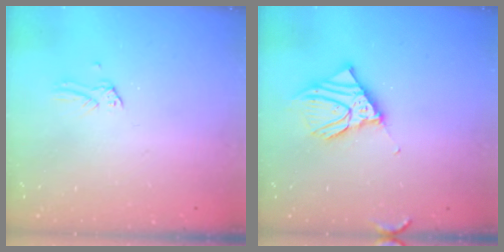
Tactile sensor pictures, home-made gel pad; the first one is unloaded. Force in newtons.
{"total": 10.8, "press": 10.7, "slide": 1.5}